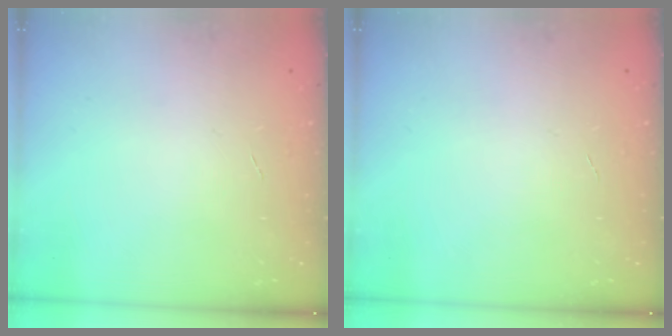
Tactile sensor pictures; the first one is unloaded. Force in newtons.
{"total": 0.0}